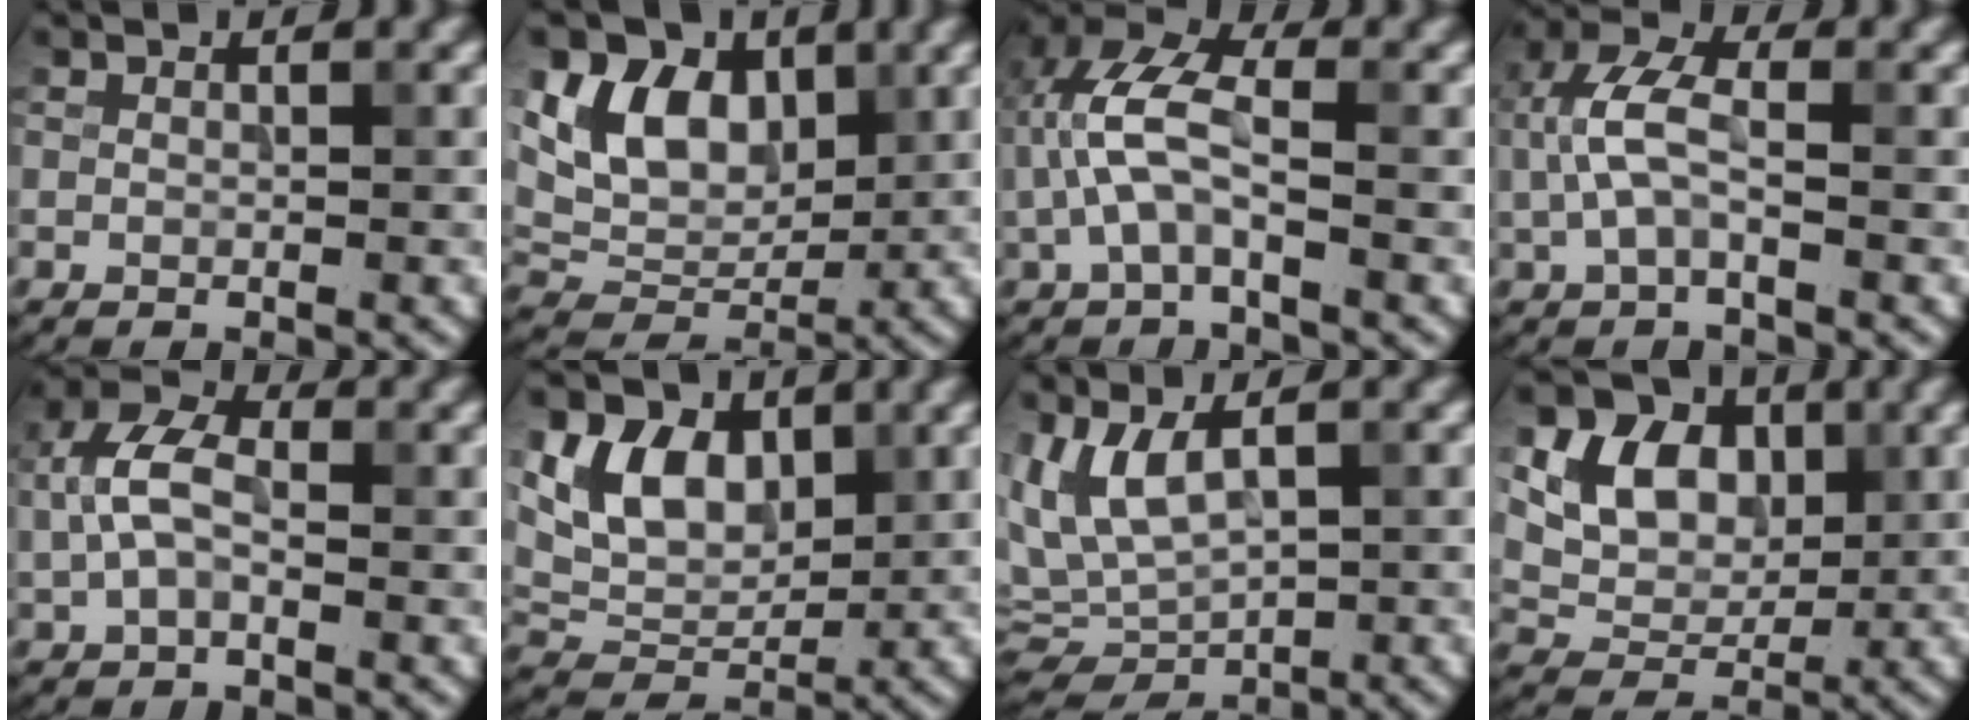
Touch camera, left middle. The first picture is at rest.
{"total": 7.4, "force": [2.6, 5.2, 4.7], "torque": [-0.084, -0.003, 0.042]}
{"total": 5.9, "force": [-0.6, 2.8, 5.2], "torque": [-0.125, 0.020, -0.020]}
{"total": 4.5, "force": [-0.2, 2.1, 4.0], "torque": [-0.091, 0.018, -0.011]}
{"total": 4.8, "force": [0.1, 2.9, 3.8], "torque": [-0.083, 0.014, -0.008]}
{"total": 6.7, "force": [2.3, 4.5, 4.3], "torque": [-0.079, -0.003, 0.039]}
{"total": 6.9, "force": [1.4, 3.8, 5.6], "torque": [-0.122, -0.003, 0.029]}
{"total": 8.3, "force": [3.0, 6.3, 4.6], "torque": [-0.097, 0.003, 0.057]}